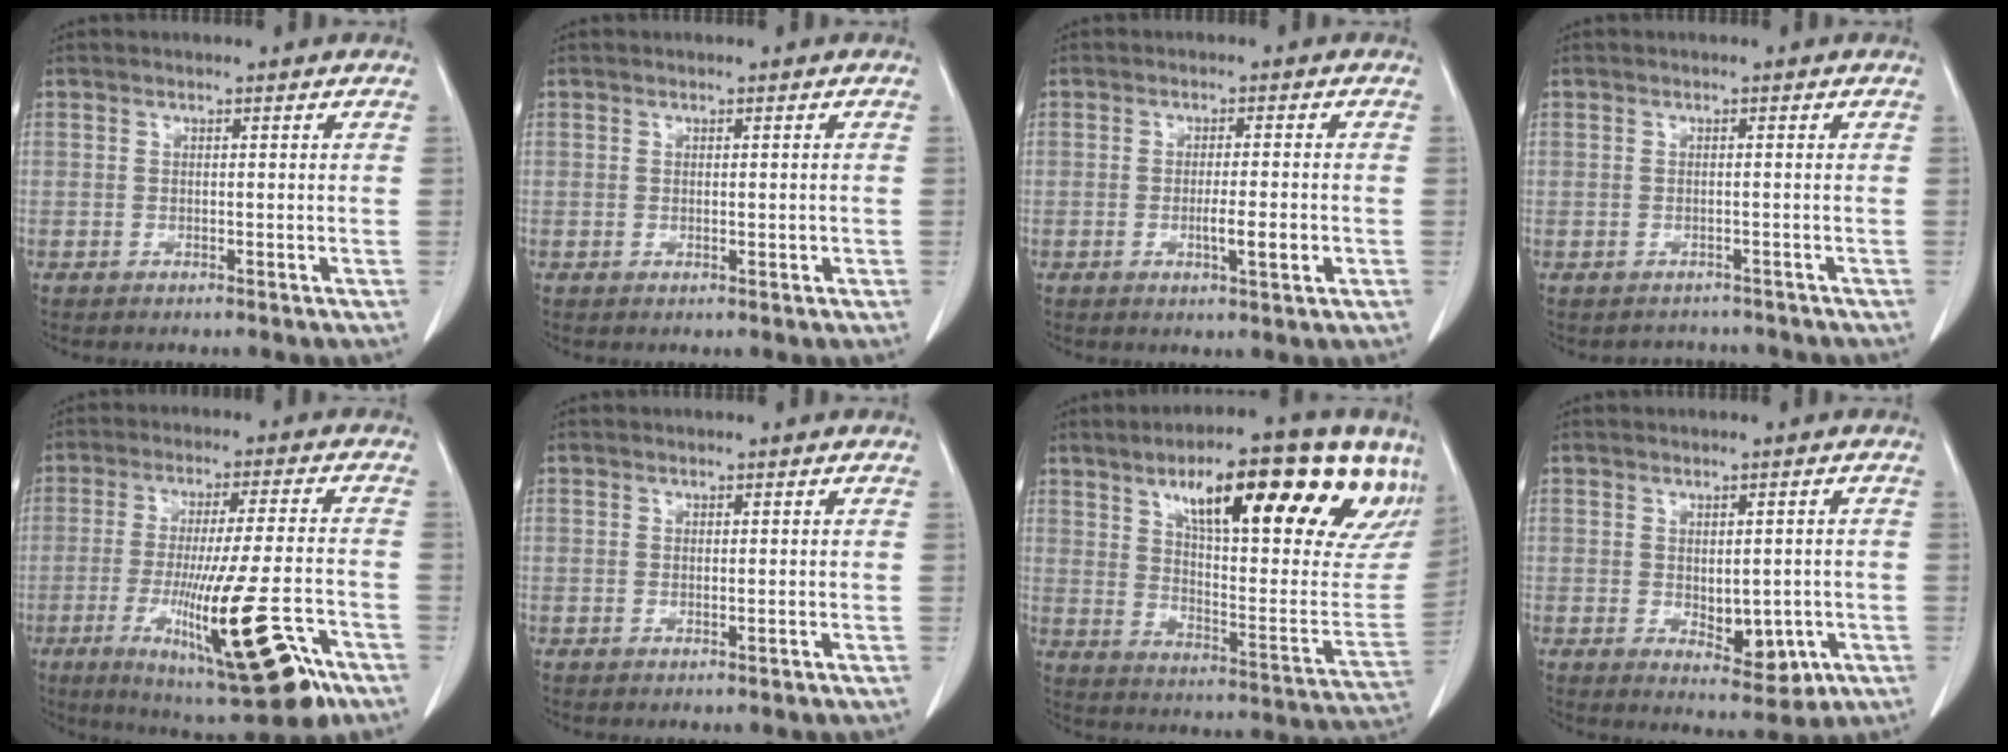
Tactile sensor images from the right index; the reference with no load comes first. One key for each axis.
{"total": 1.0, "fx": -0.1, "fy": 0.3, "fz": 0.9, "tx": -0.017, "ty": -0.003, "tz": 0.001}
{"total": 4.3, "fx": -1.2, "fy": 0.3, "fz": 4.2, "tx": -0.068, "ty": -0.005, "tz": -0.016}
{"total": 2.8, "fx": -2.4, "fy": 1.4, "fz": -0.3, "tx": 0.001, "ty": 0.008, "tz": -0.034}
{"total": 19.5, "fx": -8.7, "fy": 1.8, "fz": 17.3, "tx": -0.256, "ty": -0.034, "tz": -0.131}
{"total": 0.6, "fx": -0.1, "fy": 0.1, "fz": 0.5, "tx": -0.013, "ty": -0.003, "tz": 0.001}
{"total": 28.3, "fx": 17.1, "fy": 6.6, "fz": 21.5, "tx": -0.280, "ty": 0.021, "tz": 0.240}
{"total": 6.5, "fx": -1.5, "fy": 3.5, "fz": 5.3, "tx": -0.065, "ty": -0.005, "tz": -0.005}